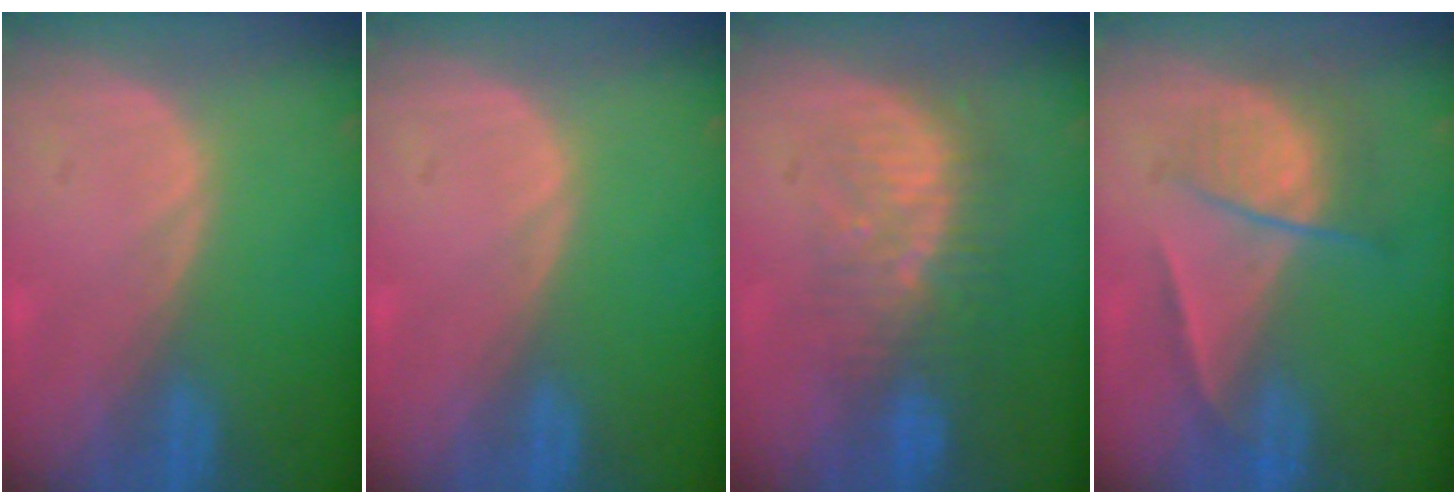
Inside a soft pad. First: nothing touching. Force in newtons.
{"total": 0.0}
{"total": 8.3, "press": 7.7, "slide": 3.0}
{"total": 6.7, "press": 5.8, "slide": 3.5}